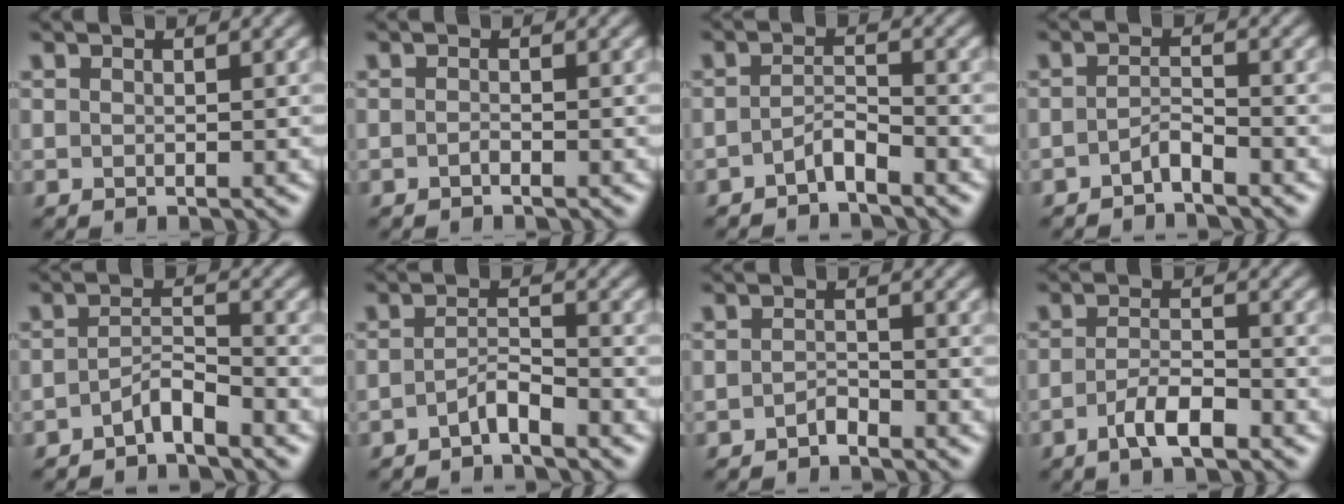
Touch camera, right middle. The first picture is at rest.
{"total": 0.5, "force": [-0.4, 0.1, 0.3], "torque": [-0.006, 0.001, -0.007]}
{"total": 1.8, "force": [-1.4, 0.3, 1.0], "torque": [-0.021, 0.007, -0.028]}
{"total": 1.5, "force": [-1.2, 0.3, 0.8], "torque": [-0.017, 0.005, -0.024]}
{"total": 2.2, "force": [-1.7, 0.4, 1.3], "torque": [-0.024, 0.009, -0.035]}
{"total": 1.9, "force": [-1.4, 0.3, 1.1], "torque": [-0.023, 0.007, -0.030]}
{"total": 1.1, "force": [-0.9, 0.4, 0.5], "torque": [-0.009, 0.004, -0.018]}
{"total": 3.1, "force": [-1.8, 0.9, 2.4], "torque": [-0.049, 0.003, -0.036]}